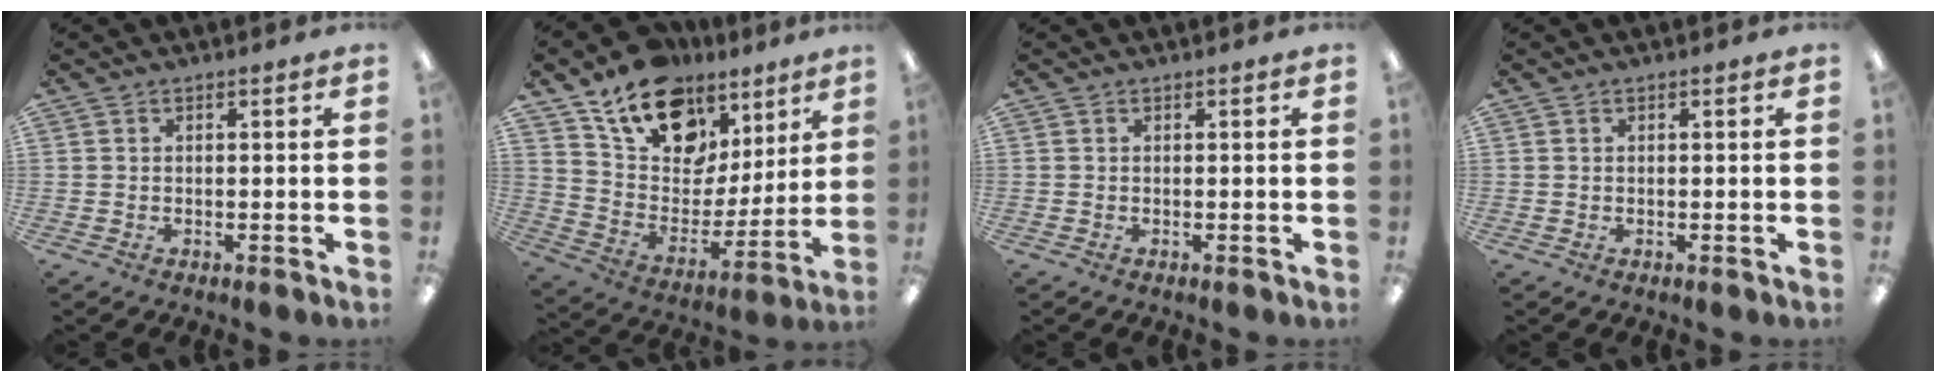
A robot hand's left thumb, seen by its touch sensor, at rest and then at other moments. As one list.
[{"total": 17.5, "force": [11.6, 10.9, 7.3], "torque": [-0.137, -0.063, 0.214]}, {"total": 0.0}, {"total": 0.0}]